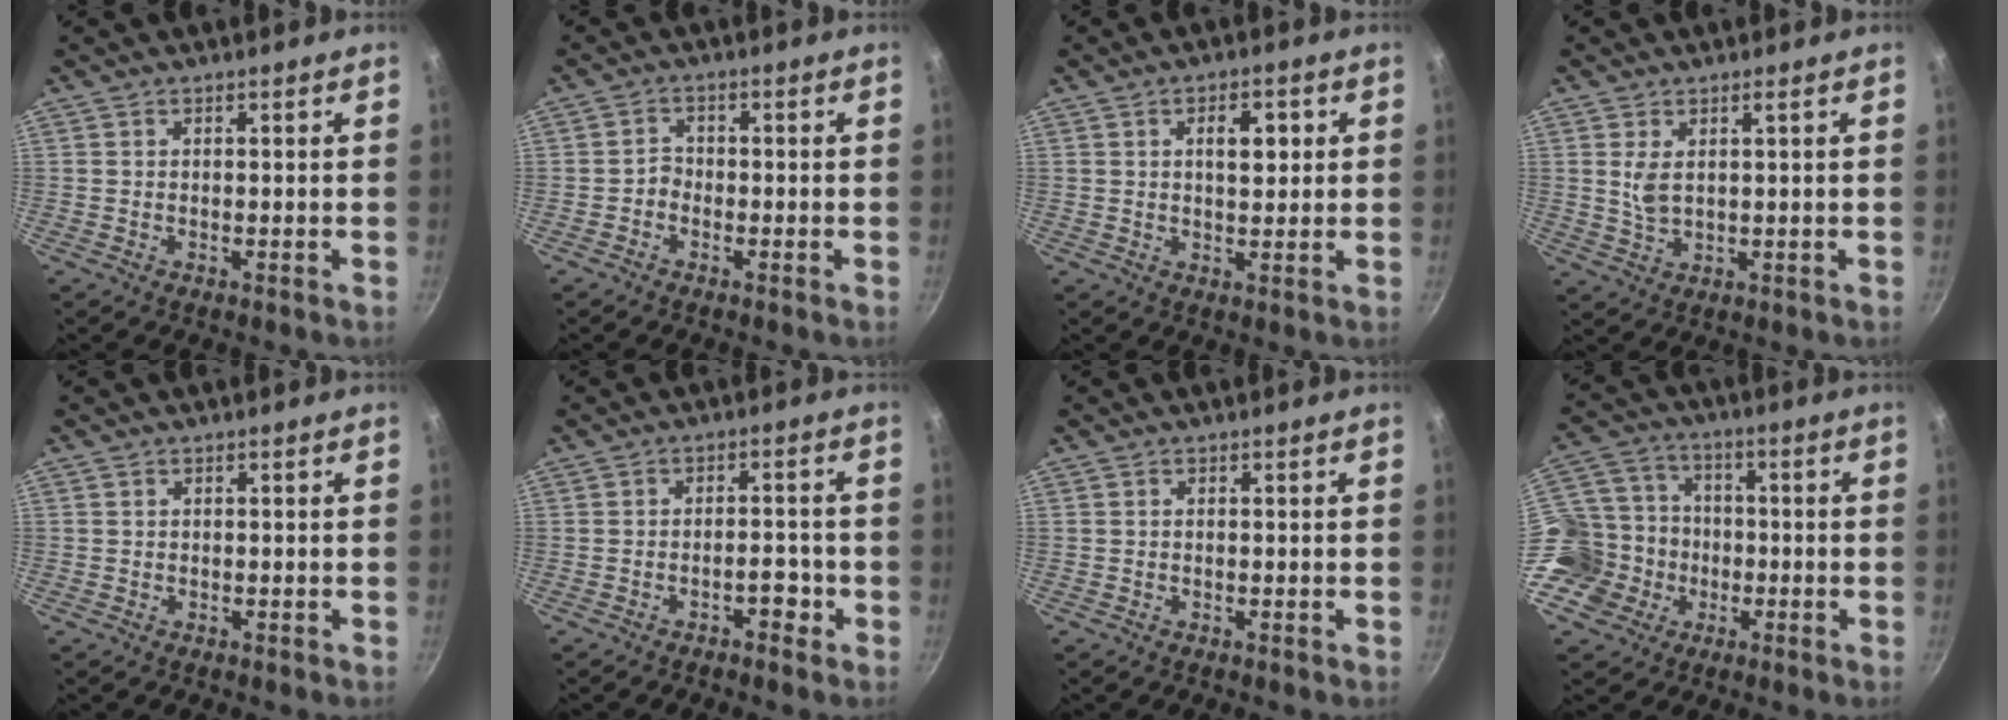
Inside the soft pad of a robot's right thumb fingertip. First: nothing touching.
{"total": 1.9, "force": [-1.2, 1.3, 0.6], "torque": [-0.003, 0.016, -0.025]}
{"total": 5.5, "force": [1.4, 2.9, 4.5], "torque": [-0.047, -0.002, 0.019]}
{"total": 3.7, "force": [1.0, 1.4, 3.2], "torque": [-0.061, -0.007, 0.029]}
{"total": 0.9, "force": [-0.3, 0.9, -0.1], "torque": [0.005, 0.005, -0.002]}
{"total": 3.5, "force": [-1.9, 1.7, 2.4], "torque": [-0.015, 0.022, -0.027]}
{"total": 0.0}
{"total": 14.5, "force": [-4.2, 12.9, 5.2], "torque": [-0.083, 0.042, -0.081]}